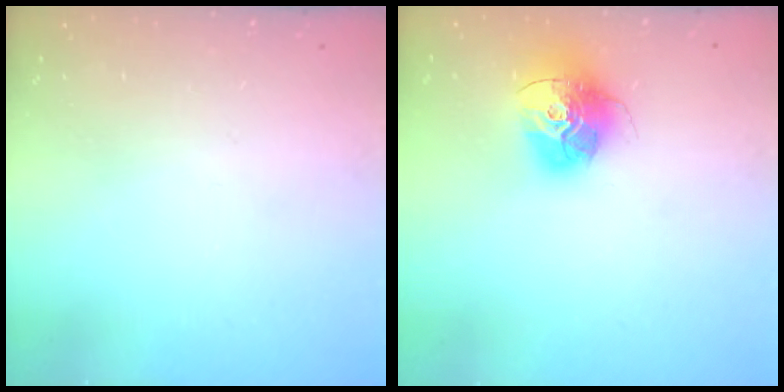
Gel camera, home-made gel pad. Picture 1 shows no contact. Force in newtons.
{"total": 15.6, "press": 15.5, "slide": 1.4}